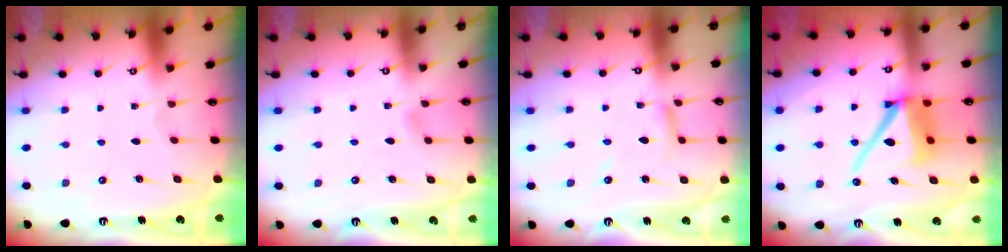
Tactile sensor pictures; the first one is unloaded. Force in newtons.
{"total": 4.7, "press": 4.6, "slide": 0.4}
{"total": 5.0, "press": 5.0, "slide": 0.3}
{"total": 12.8, "press": 12.7, "slide": 1.5}